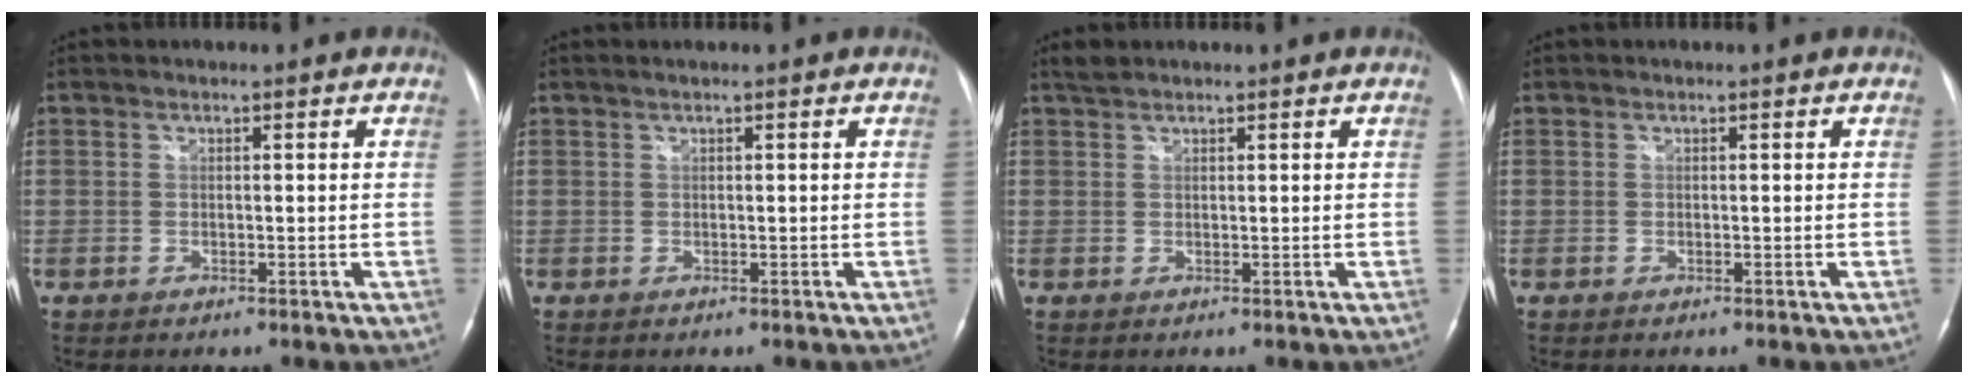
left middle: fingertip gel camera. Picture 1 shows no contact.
{"total": 0.8, "force": [0.5, -0.1, 0.5], "torque": [-0.016, 0.011, 0.013]}
{"total": 1.4, "force": [1.3, 0.3, 0.4], "torque": [-0.013, 0.010, 0.027]}
{"total": 0.0}